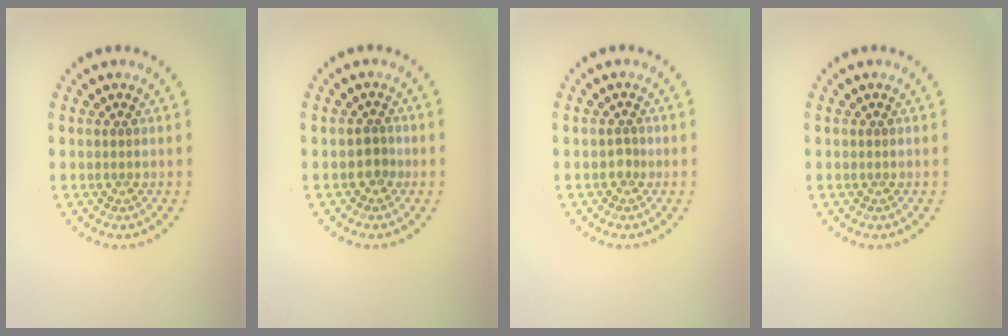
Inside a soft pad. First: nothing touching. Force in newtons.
{"total": 1.3, "press": 1.1, "slide": 0.8}
{"total": 0.8, "press": 0.5, "slide": 0.7}
{"total": 0.0}